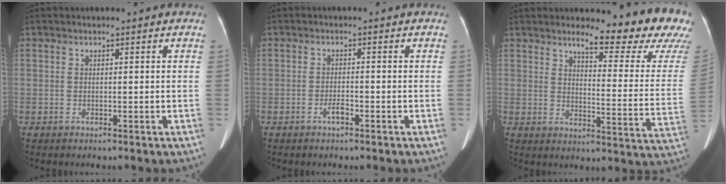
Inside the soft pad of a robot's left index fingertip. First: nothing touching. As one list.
[{"total": 1.6, "force": [-1.1, 0.4, 1.2], "torque": [-0.026, 0.000, -0.015]}, {"total": 16.0, "force": [14.1, 1.5, 7.4], "torque": [-0.088, -0.087, 0.153]}]